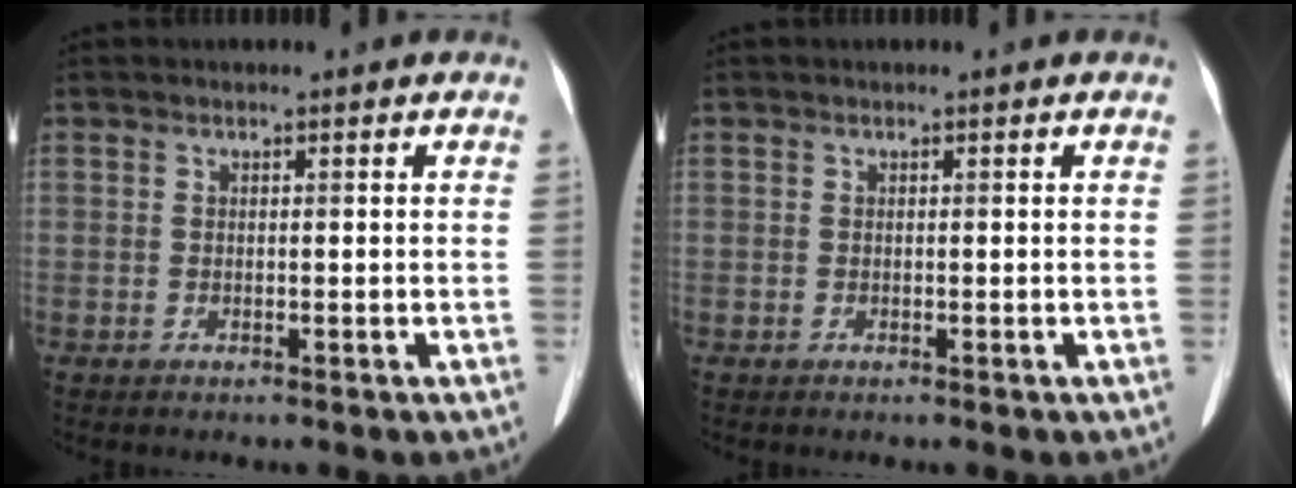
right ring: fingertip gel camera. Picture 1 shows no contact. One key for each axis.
{"total": 0.0}